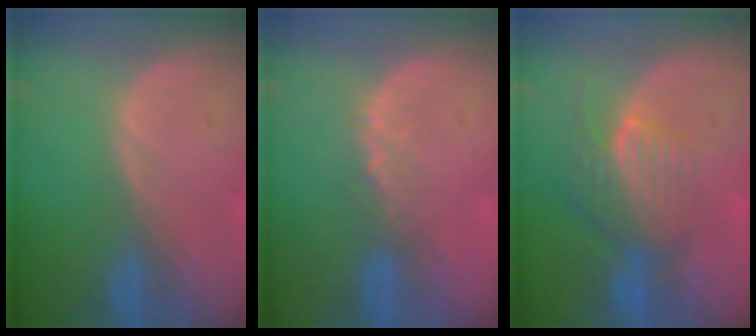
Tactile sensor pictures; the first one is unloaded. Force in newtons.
{"total": 2.6, "press": 2.1, "slide": 1.5}
{"total": 8.1, "press": 7.2, "slide": 3.6}